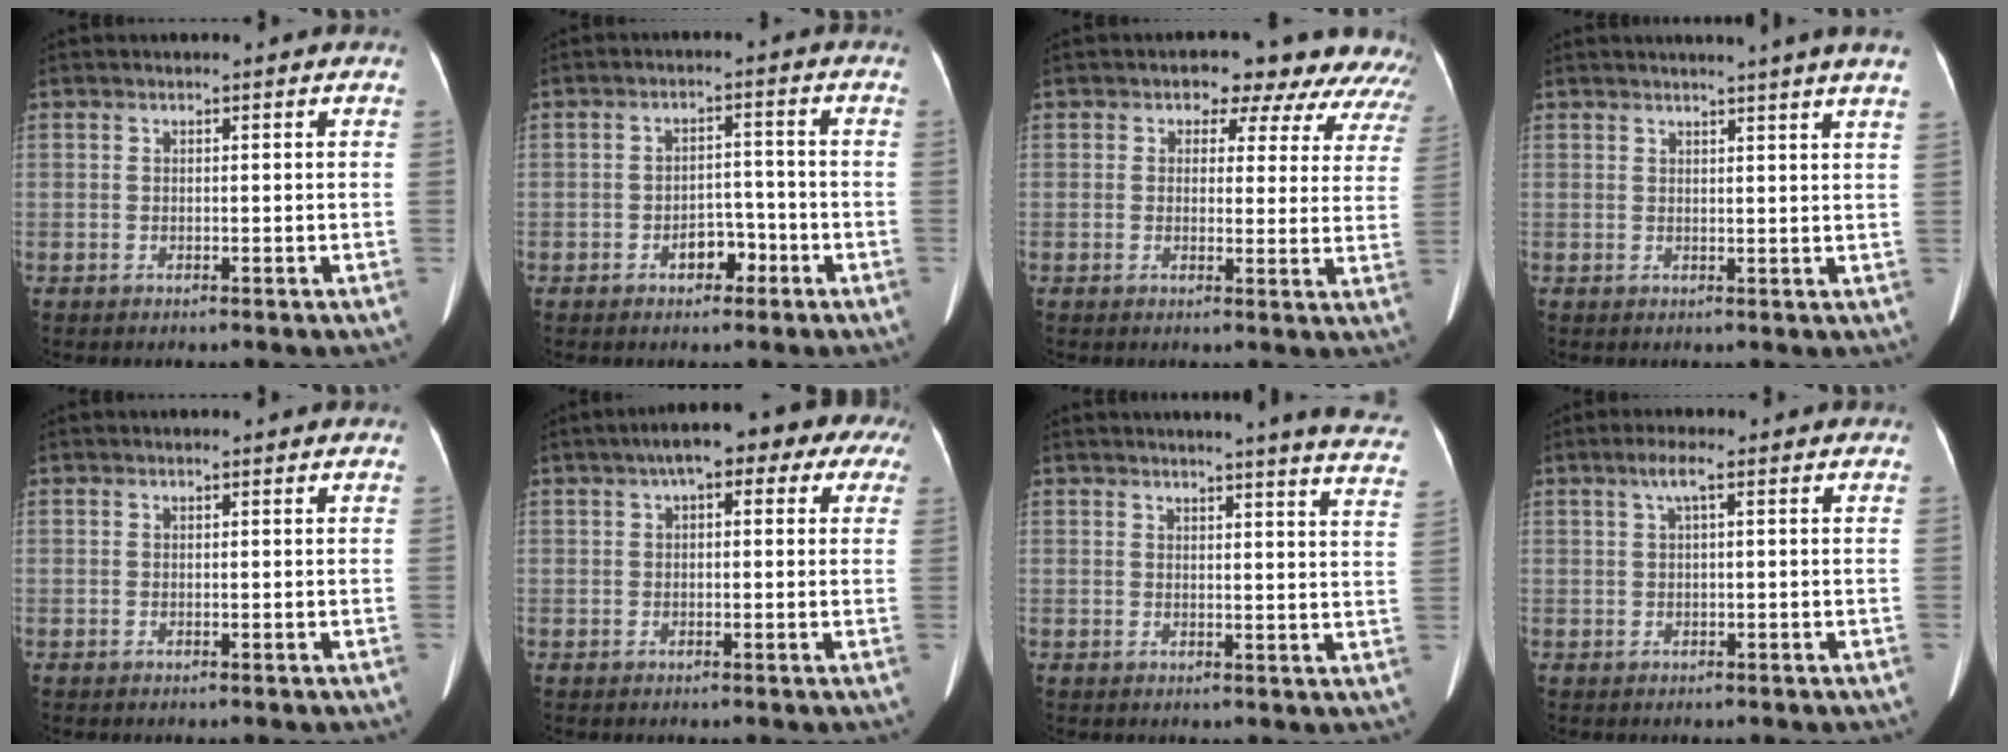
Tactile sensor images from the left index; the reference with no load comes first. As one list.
[{"total": 4.0, "force": [-2.2, 2.4, 2.3], "torque": [-0.037, 0.015, -0.029]}, {"total": 12.5, "force": [10.1, 6.1, 4.3], "torque": [-0.011, 0.003, 0.086]}, {"total": 6.4, "force": [5.5, -1.4, 3.1], "torque": [-0.037, -0.002, 0.047]}, {"total": 0.0}, {"total": 10.2, "force": [5.4, 4.3, 7.6], "torque": [-0.083, 0.056, 0.059]}, {"total": 13.5, "force": [12.5, -0.6, 5.1], "torque": [-0.054, -0.081, 0.115]}, {"total": 2.1, "force": [0.7, 0.0, 2.0], "torque": [-0.044, 0.013, 0.015]}]